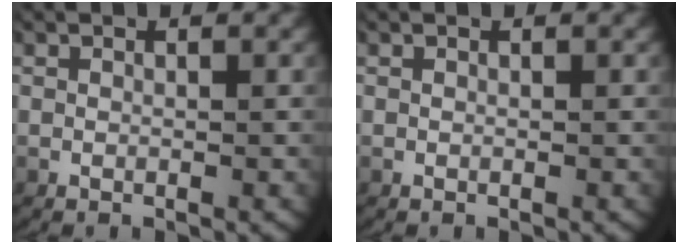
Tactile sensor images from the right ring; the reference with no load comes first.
{"total": 0.0}